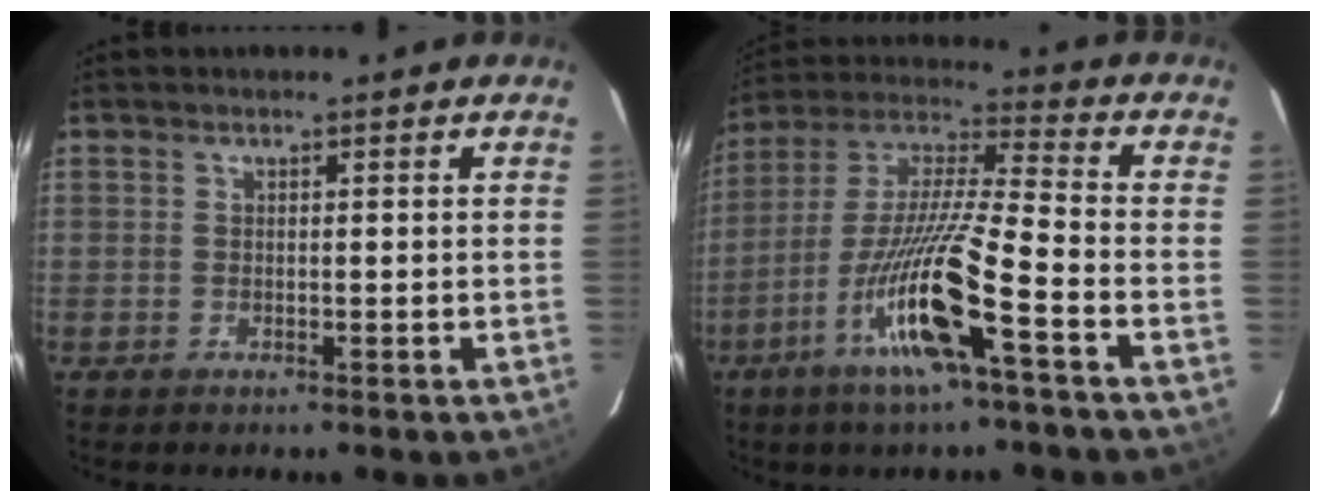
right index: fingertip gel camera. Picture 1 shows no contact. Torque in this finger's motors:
{"motor_torque": [2.10, -0.04, 1.05, 0.21]}